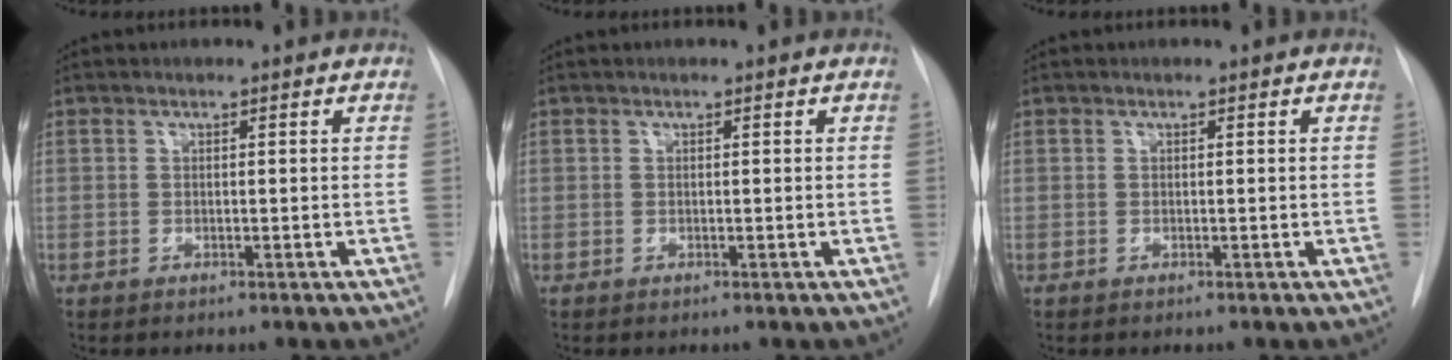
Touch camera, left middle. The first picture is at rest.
{"total": 0.0}
{"total": 0.0}